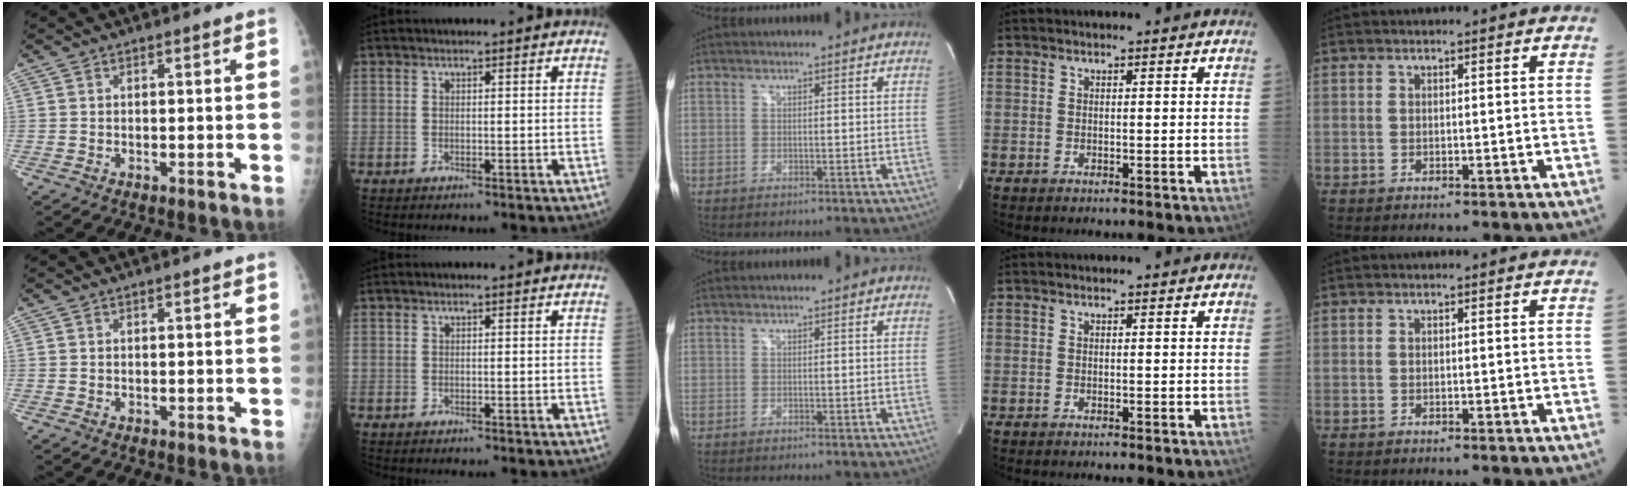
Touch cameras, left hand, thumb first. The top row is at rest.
{}